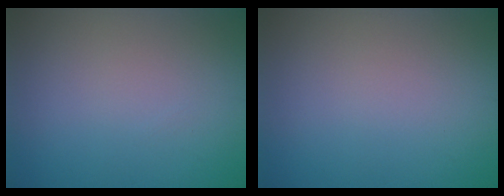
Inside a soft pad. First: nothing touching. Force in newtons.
{"total": 0.0}